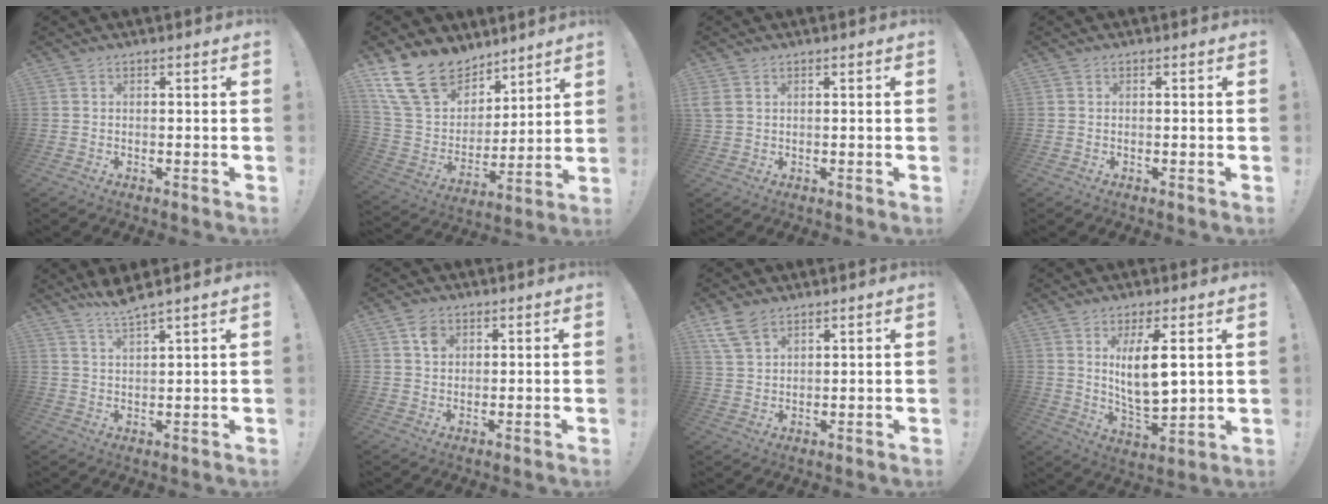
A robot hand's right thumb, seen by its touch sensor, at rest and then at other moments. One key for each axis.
{"total": 18.5, "fx": 12.6, "fy": 11.4, "fz": 7.3, "tx": -0.145, "ty": -0.071, "tz": 0.250}
{"total": 2.5, "fx": 1.1, "fy": 1.7, "fz": 1.4, "tx": -0.037, "ty": 0.005, "tz": 0.025}
{"total": 0.0}
{"total": 5.3, "fx": 4.5, "fy": -0.7, "fz": 2.8, "tx": -0.062, "ty": -0.021, "tz": 0.078}
{"total": 3.7, "fx": 1.6, "fy": 2.8, "fz": 1.7, "tx": -0.017, "ty": -0.003, "tz": 0.028}
{"total": 7.6, "fx": 5.2, "fy": 4.0, "fz": 4.0, "tx": -0.080, "ty": -0.013, "tz": 0.104}
{"total": 10.8, "fx": 3.8, "fy": 3.6, "fz": 9.5, "tx": -0.171, "ty": -0.025, "tz": 0.061}